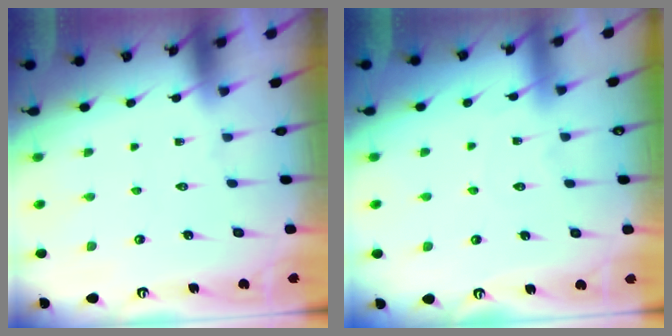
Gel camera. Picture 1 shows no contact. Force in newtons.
{"total": 2.1, "press": 2.1, "slide": 0.3}